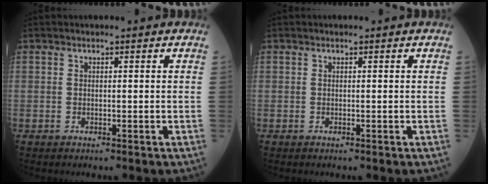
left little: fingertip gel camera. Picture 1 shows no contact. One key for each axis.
{"total": 0.0}